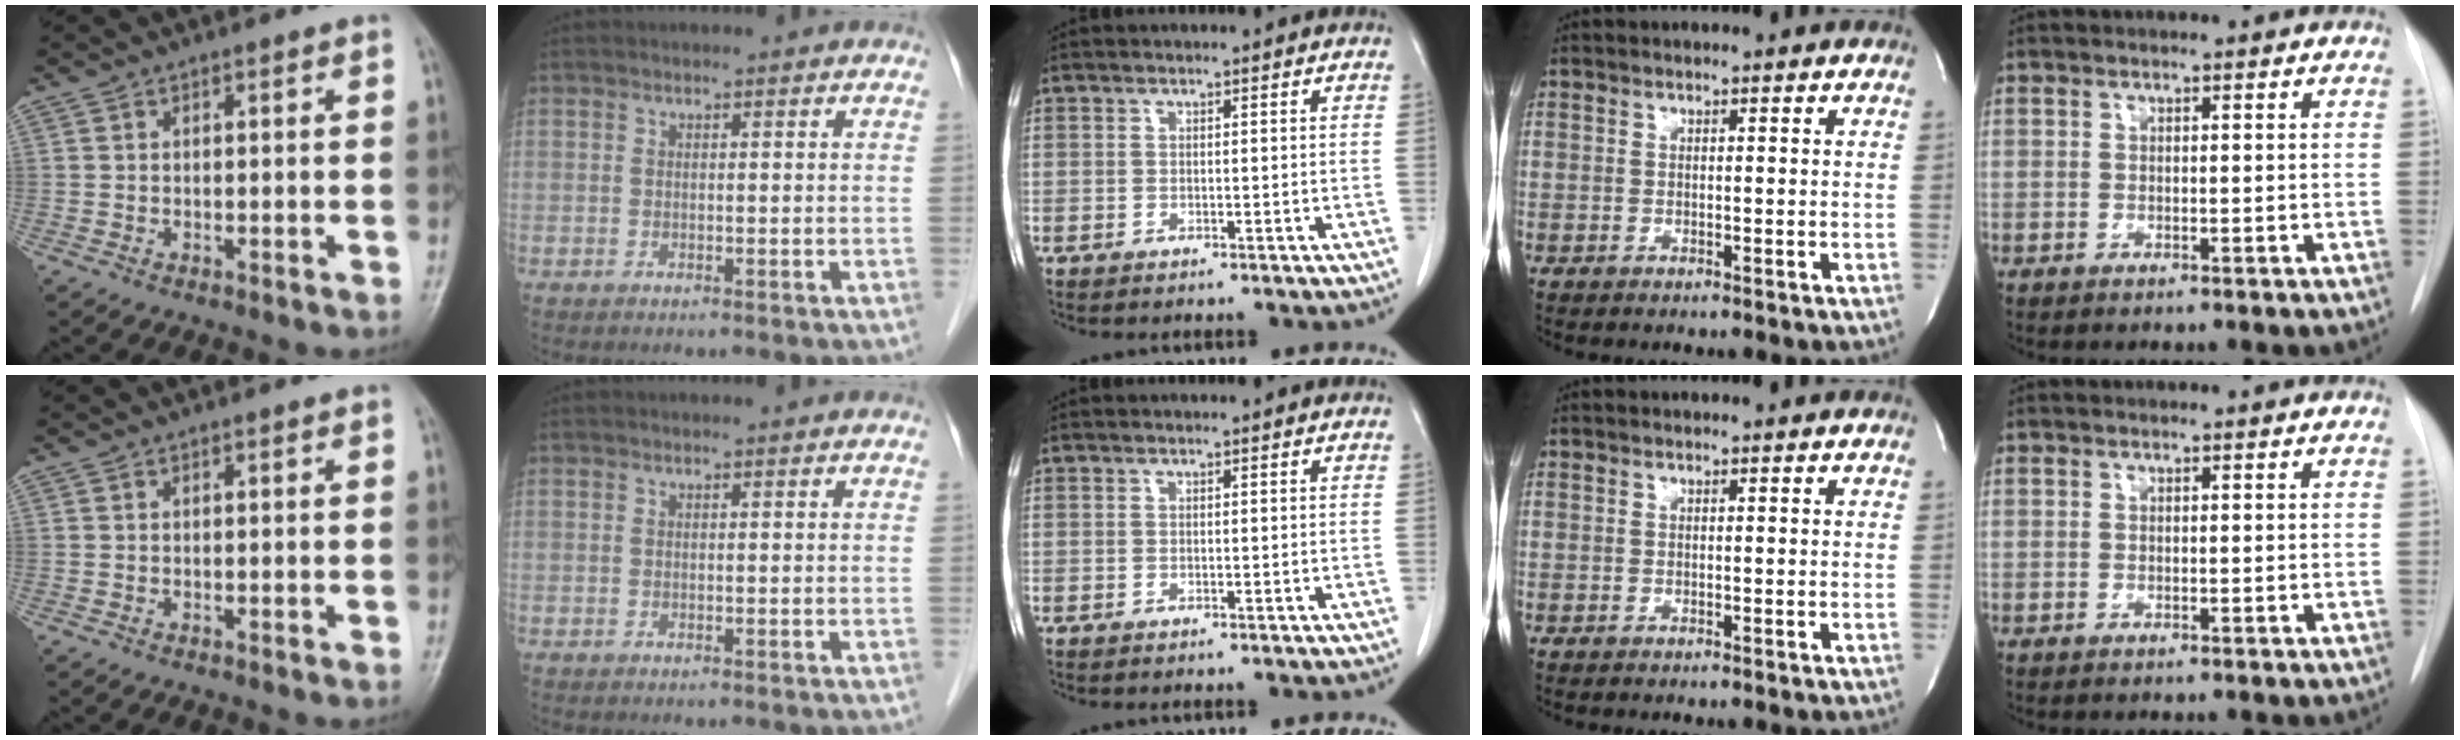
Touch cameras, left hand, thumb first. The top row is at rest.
{}